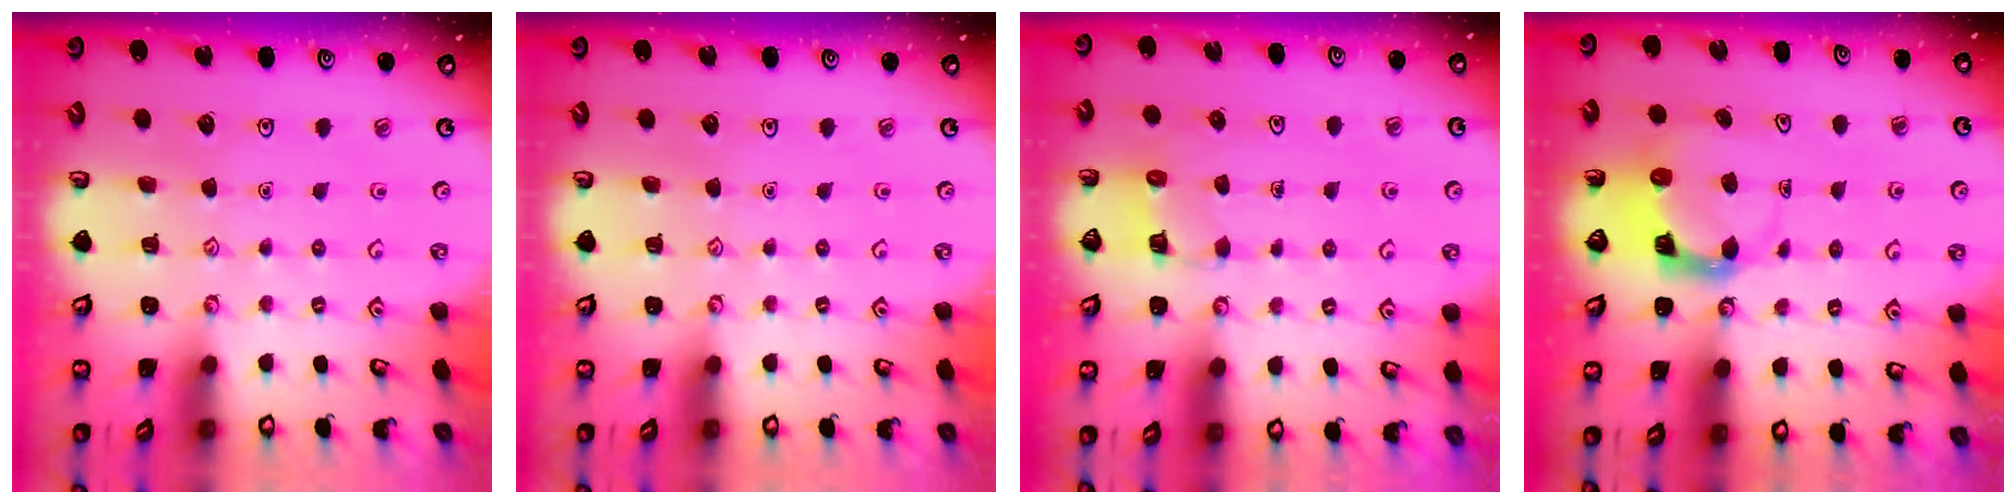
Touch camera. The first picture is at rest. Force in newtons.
{"total": 0.0}
{"total": 3.1, "press": 3.1, "slide": 0.3}
{"total": 3.9, "press": 3.9, "slide": 0.4}